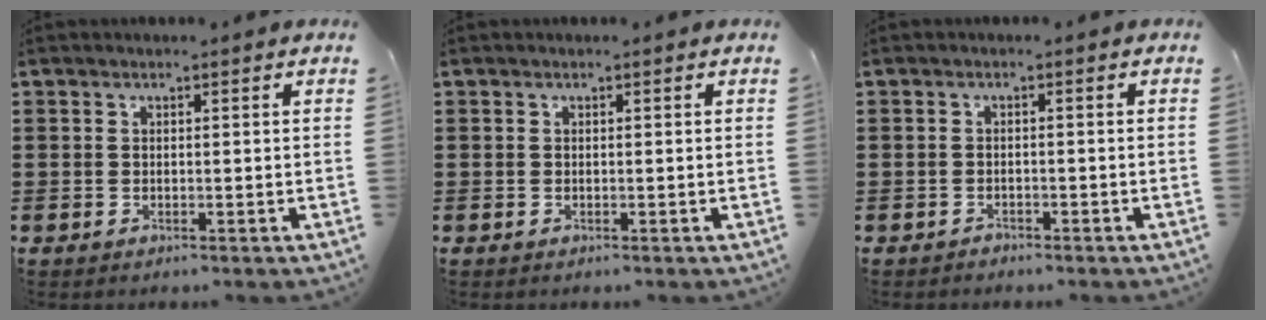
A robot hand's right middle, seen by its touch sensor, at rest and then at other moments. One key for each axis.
{"total": 0.0}
{"total": 0.9, "fx": -0.9, "fy": 0.2, "fz": -0.1, "tx": -0.002, "ty": 0.001, "tz": -0.020}